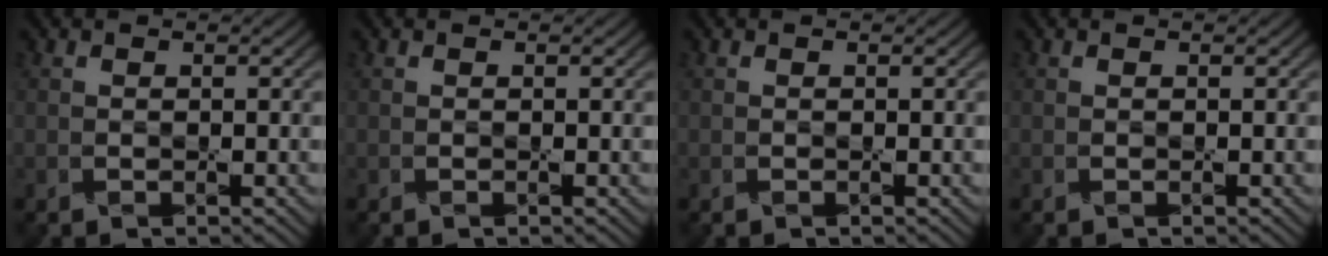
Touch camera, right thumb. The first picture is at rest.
{"total": 0.0}
{"total": 0.0}
{"total": 0.0}